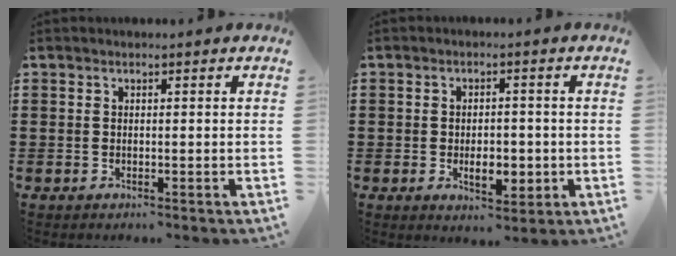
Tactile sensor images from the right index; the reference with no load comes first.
{"total": 5.1, "force": [-1.1, 2.7, 4.1], "torque": [-0.058, 0.000, -0.022]}